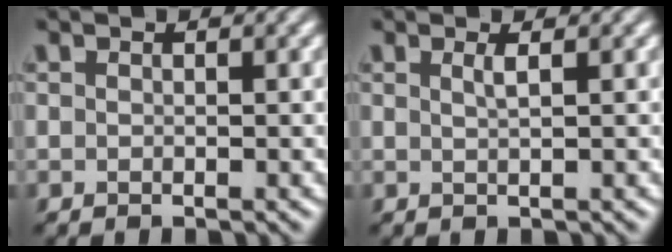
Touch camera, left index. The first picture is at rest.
{"total": 1.2, "force": [0.4, 0.4, 1.1], "torque": [-0.013, 0.002, 0.005]}